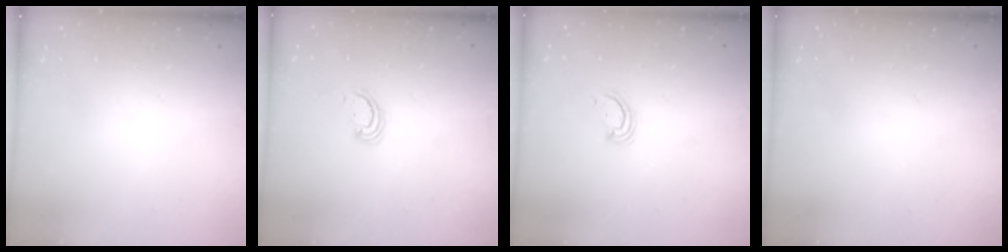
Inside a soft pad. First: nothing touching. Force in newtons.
{"total": 2.6, "press": 2.5, "slide": 0.2}
{"total": 3.7, "press": 3.7, "slide": 0.3}
{"total": 0.0}